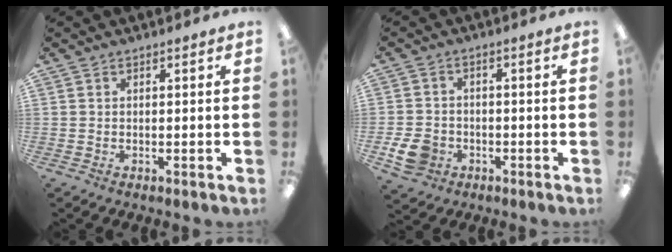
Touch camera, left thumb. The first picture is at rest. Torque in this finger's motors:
{"motor_torque": [-0.52, 0.47, -0.06, 0.28, 0.05]}